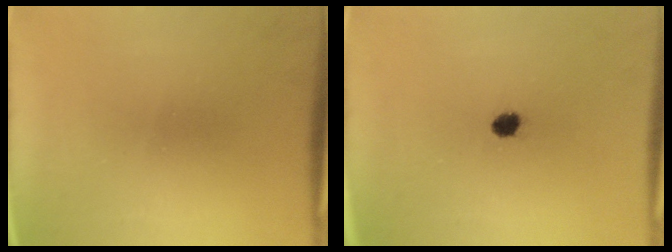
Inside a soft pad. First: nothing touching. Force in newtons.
{"total": 2.4}